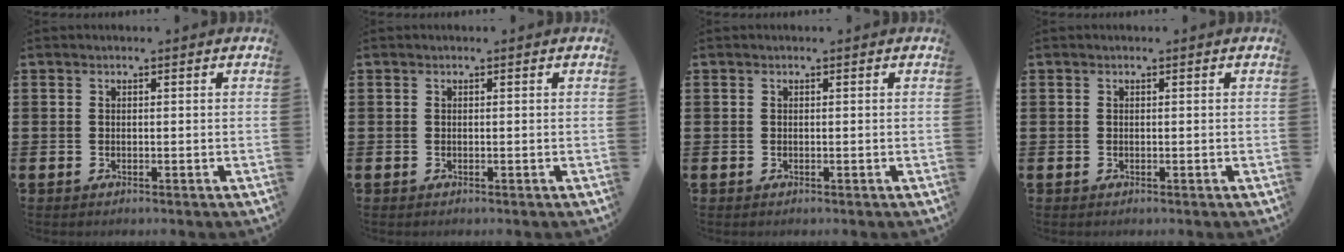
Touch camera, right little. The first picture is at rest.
{"total": 0.0}
{"total": 0.0}
{"total": 0.0}